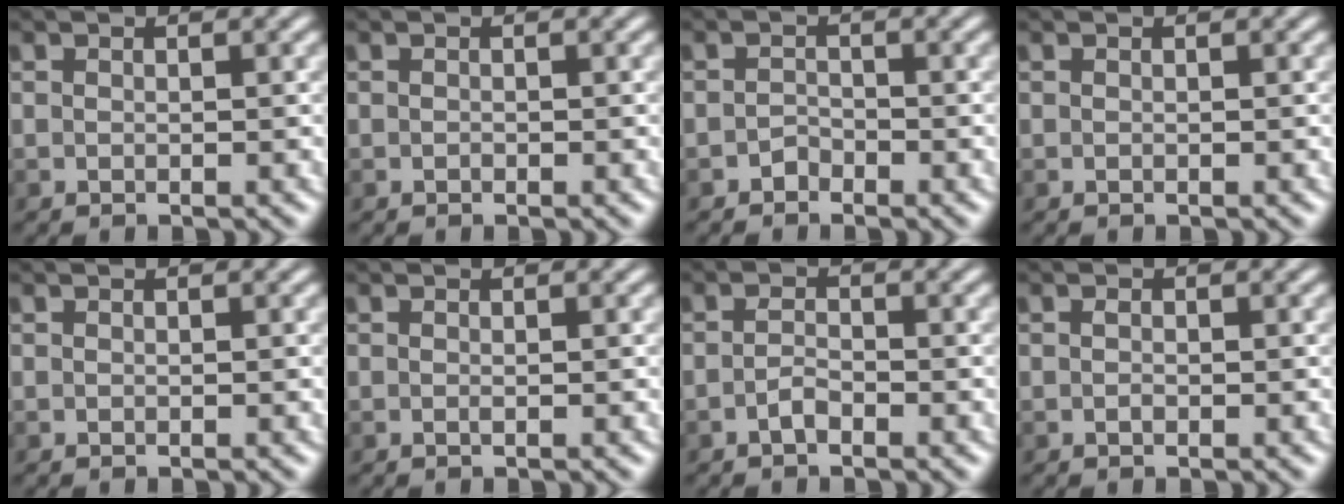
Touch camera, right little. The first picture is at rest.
{"total": 0.0}
{"total": 1.7, "force": [-1.7, 0.4, -0.1], "torque": [0.008, 0.002, -0.039]}
{"total": 0.0}
{"total": 0.0}
{"total": 0.0}
{"total": 2.3, "force": [-2.0, 0.4, 1.0], "torque": [-0.023, 0.001, -0.041]}
{"total": 0.7, "force": [-0.6, 0.3, 0.2], "torque": [-0.005, -0.001, -0.011]}